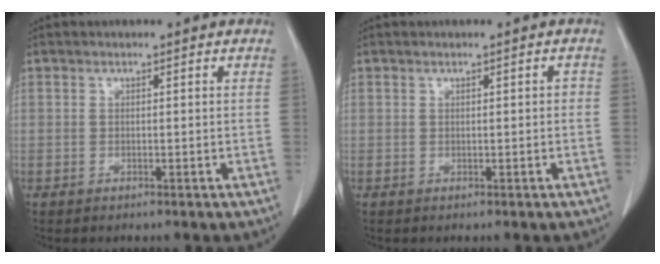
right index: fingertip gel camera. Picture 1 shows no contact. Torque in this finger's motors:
{"motor_torque": [0.05, -0.01, 0.01, 0.00]}